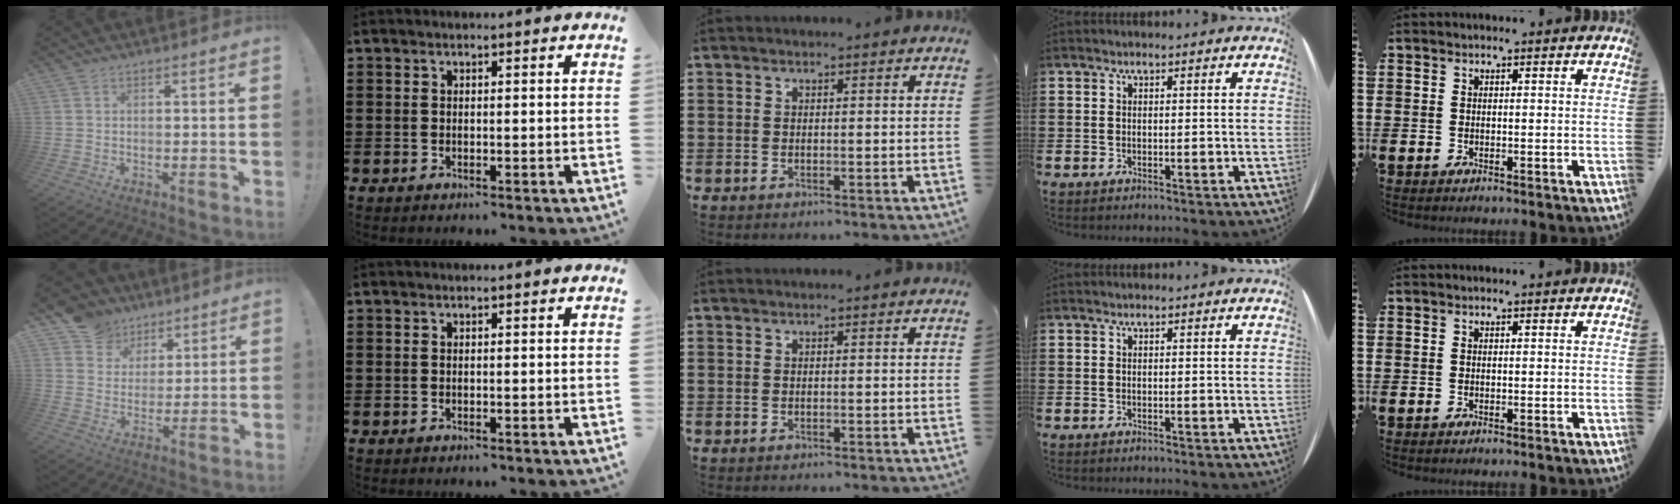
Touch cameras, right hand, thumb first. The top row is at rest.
{"thumb": {"total": 10.3, "force": [6.4, 7.9, 1.7], "torque": [-0.035, -0.039, 0.129]}}